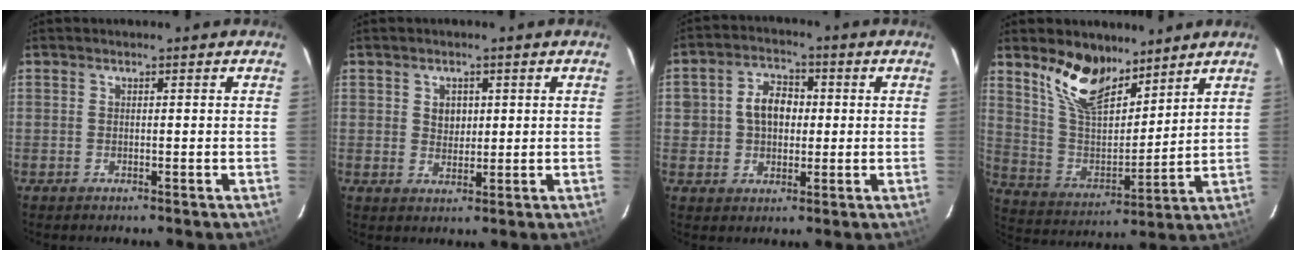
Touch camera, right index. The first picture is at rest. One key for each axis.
{"total": 3.2, "fx": 0.8, "fy": 2.7, "fz": 1.5, "tx": -0.020, "ty": 0.007, "tz": 0.016}
{"total": 7.1, "fx": 0.5, "fy": 5.7, "fz": 4.3, "tx": -0.081, "ty": 0.025, "tz": 0.013}
{"total": 14.4, "fx": 10.4, "fy": 6.3, "fz": 7.8, "tx": -0.156, "ty": 0.003, "tz": 0.203}